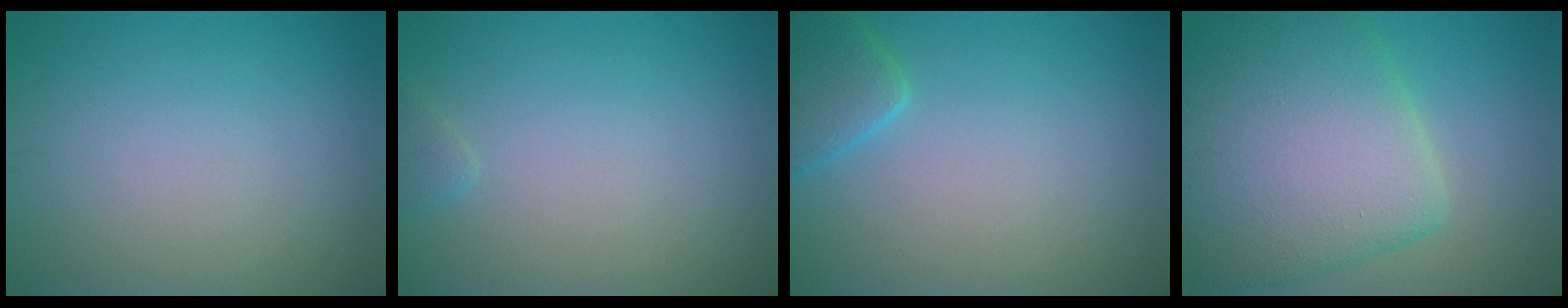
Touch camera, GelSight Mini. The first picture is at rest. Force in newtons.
{"total": 0.8, "press": 0.8, "slide": 0.1}
{"total": 2.4, "press": 2.4, "slide": 0.3}
{"total": 10.8, "press": 10.8, "slide": 0.4}